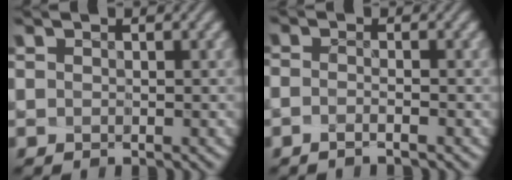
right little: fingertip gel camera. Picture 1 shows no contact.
{"total": 2.0, "force": [-1.5, -1.3, -0.2], "torque": [0.008, -0.020, -0.015]}